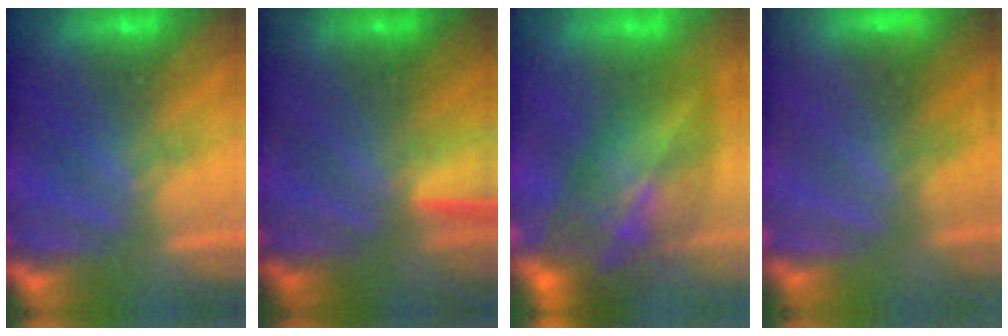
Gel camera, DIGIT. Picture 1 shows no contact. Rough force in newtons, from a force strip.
{"total": 1.6}
{"total": 8.1}
{"total": 3.9}